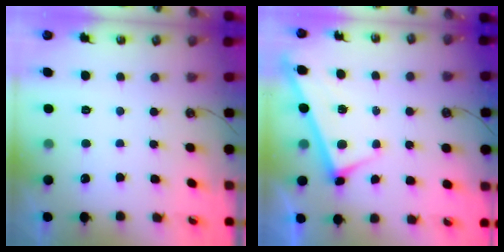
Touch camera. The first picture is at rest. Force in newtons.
{"total": 2.9, "press": 2.9, "slide": 0.2}